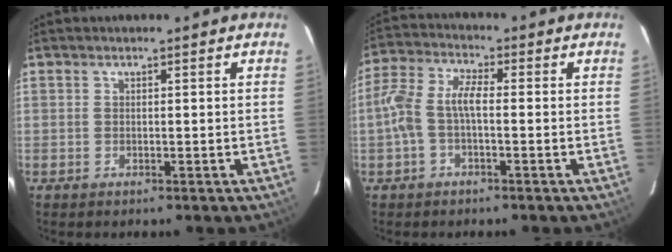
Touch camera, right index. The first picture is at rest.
{"total": 6.5, "force": [-1.2, 2.6, 5.8], "torque": [-0.133, 0.019, -0.026]}